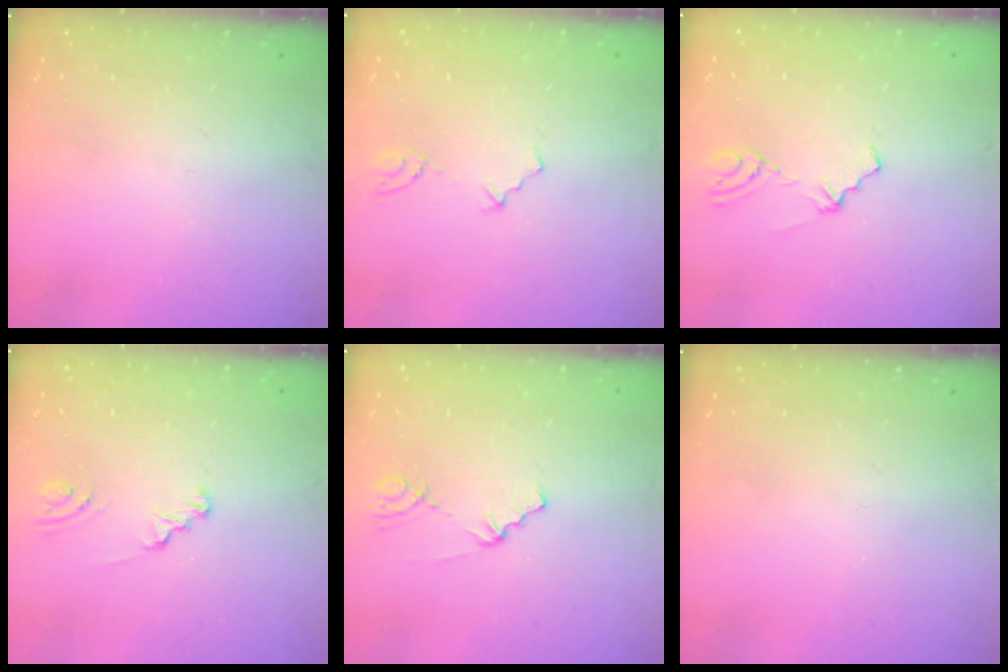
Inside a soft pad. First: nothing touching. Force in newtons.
{"total": 2.7, "press": 2.5, "slide": 1.2}
{"total": 2.9, "press": 2.8, "slide": 0.8}
{"total": 1.7, "press": 1.7, "slide": 0.2}
{"total": 1.2, "press": 1.2, "slide": 0.2}
{"total": 0.0}